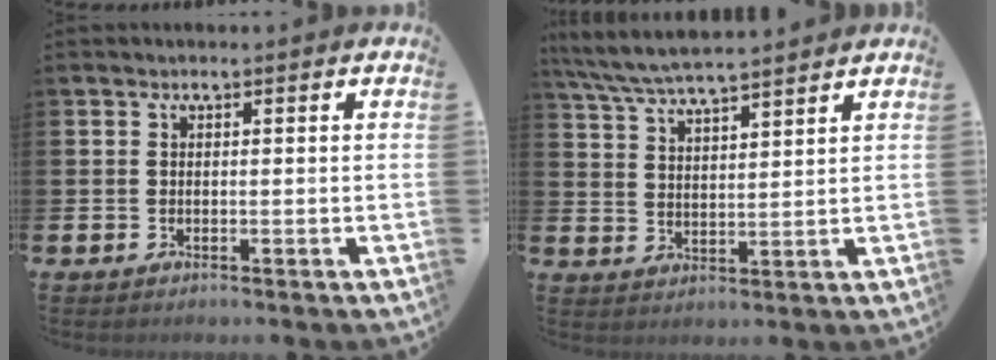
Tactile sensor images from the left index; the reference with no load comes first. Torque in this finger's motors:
{"motor_torque": [0.91, -1.23, 0.71, 0.21]}